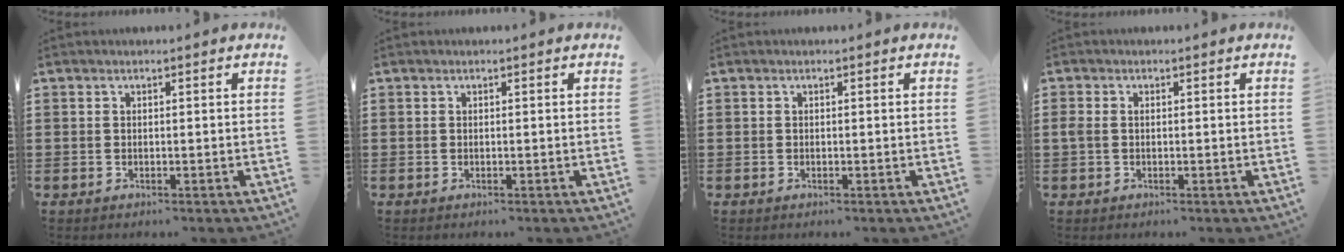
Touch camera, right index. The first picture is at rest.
{"total": 0.0}
{"total": 0.0}
{"total": 1.0, "force": [0.0, 0.7, 0.7], "torque": [-0.023, 0.002, -0.004]}